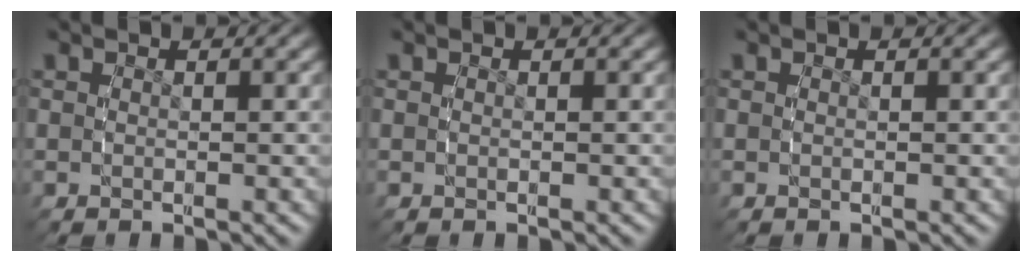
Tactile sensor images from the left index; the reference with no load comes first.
{"total": 0.0}
{"total": 0.0}